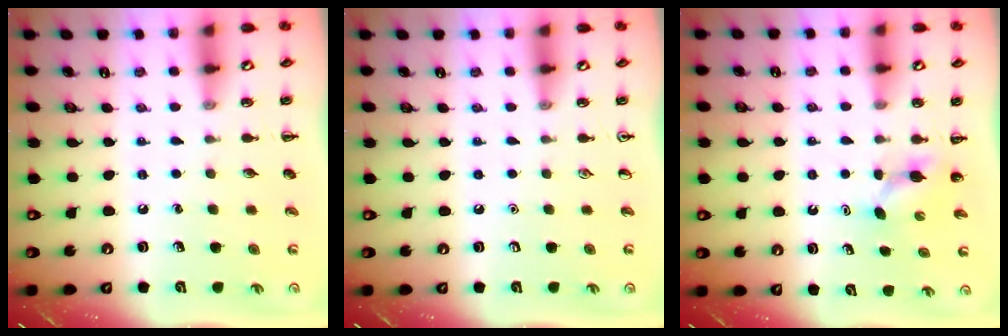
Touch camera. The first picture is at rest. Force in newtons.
{"total": 0.0}
{"total": 2.9, "press": 2.8, "slide": 0.8}